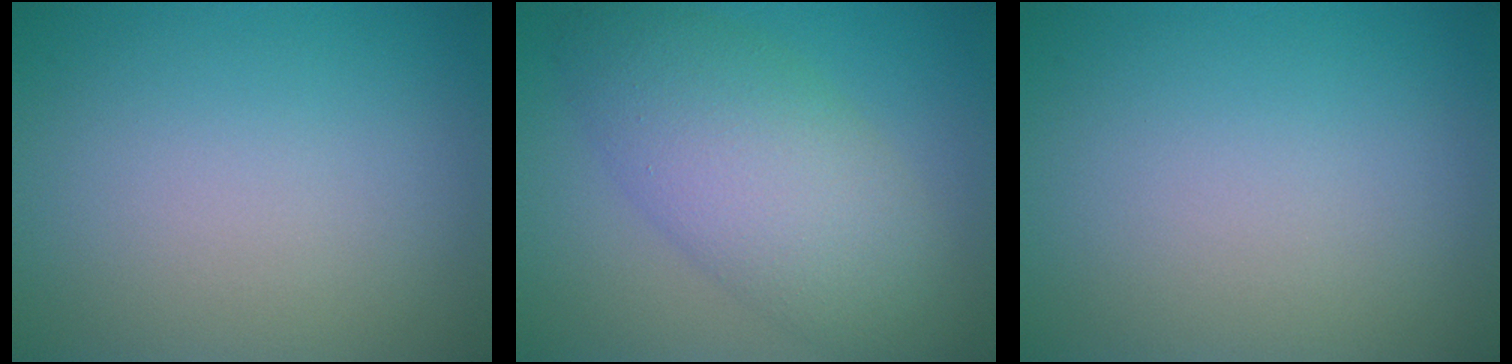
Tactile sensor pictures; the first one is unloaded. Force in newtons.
{"total": 7.4, "press": 7.4, "slide": 0.1}
{"total": 0.0}